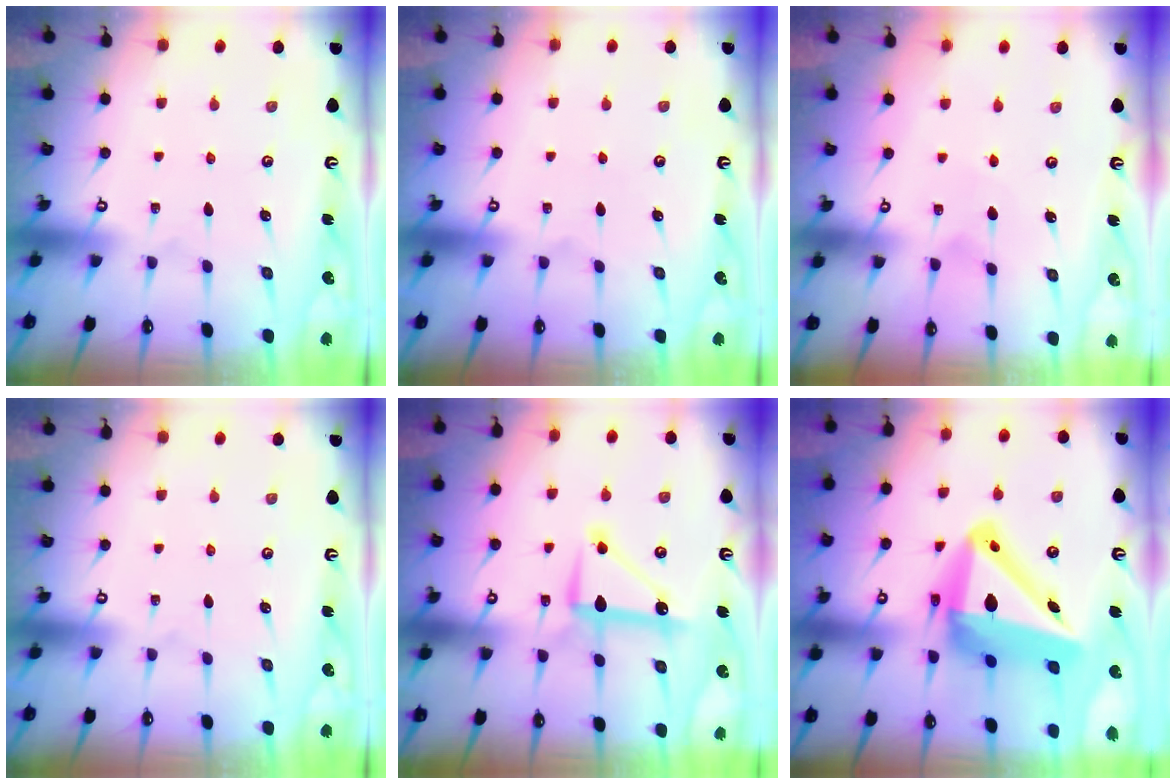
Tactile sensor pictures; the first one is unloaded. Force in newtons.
{"total": 0.0}
{"total": 3.2, "press": 3.2, "slide": 0.2}
{"total": 0.0}
{"total": 10.2, "press": 10.2, "slide": 0.4}
{"total": 19.7, "press": 19.5, "slide": 3.0}